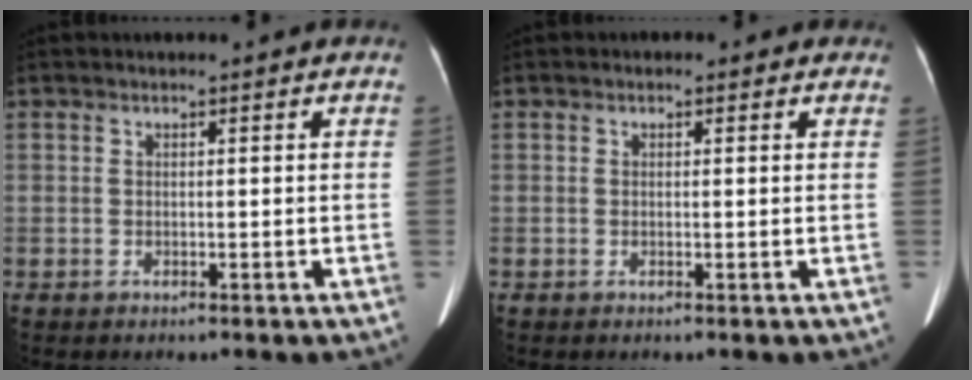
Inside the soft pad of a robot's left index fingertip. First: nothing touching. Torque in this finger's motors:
{"motor_torque": [0.98, -1.16, 0.11, 0.02]}